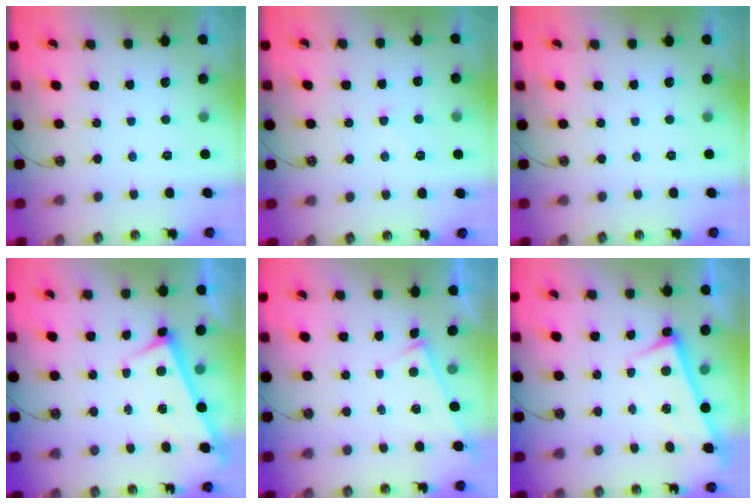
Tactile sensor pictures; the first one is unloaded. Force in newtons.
{"total": 2.0, "press": 2.0, "slide": 0.4}
{"total": 0.0}
{"total": 2.9, "press": 2.9, "slide": 0.1}
{"total": 3.5, "press": 3.5, "slide": 0.1}
{"total": 2.8, "press": 2.8, "slide": 0.5}